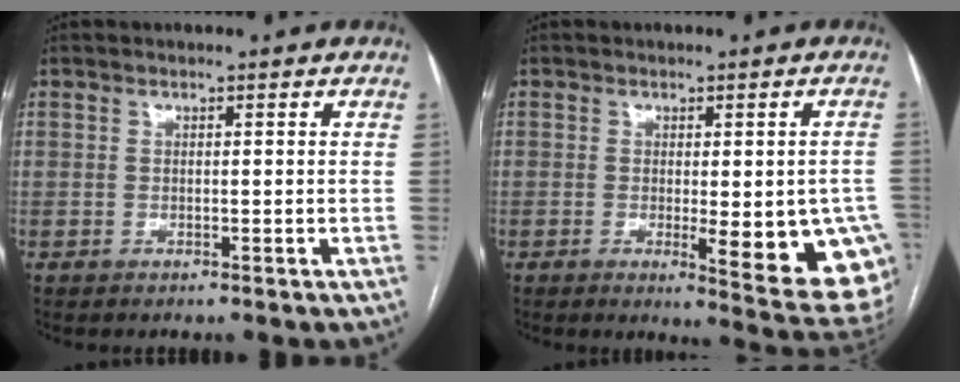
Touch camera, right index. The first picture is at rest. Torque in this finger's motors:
{"motor_torque": [1.10, 0.50, 0.33, 0.06]}